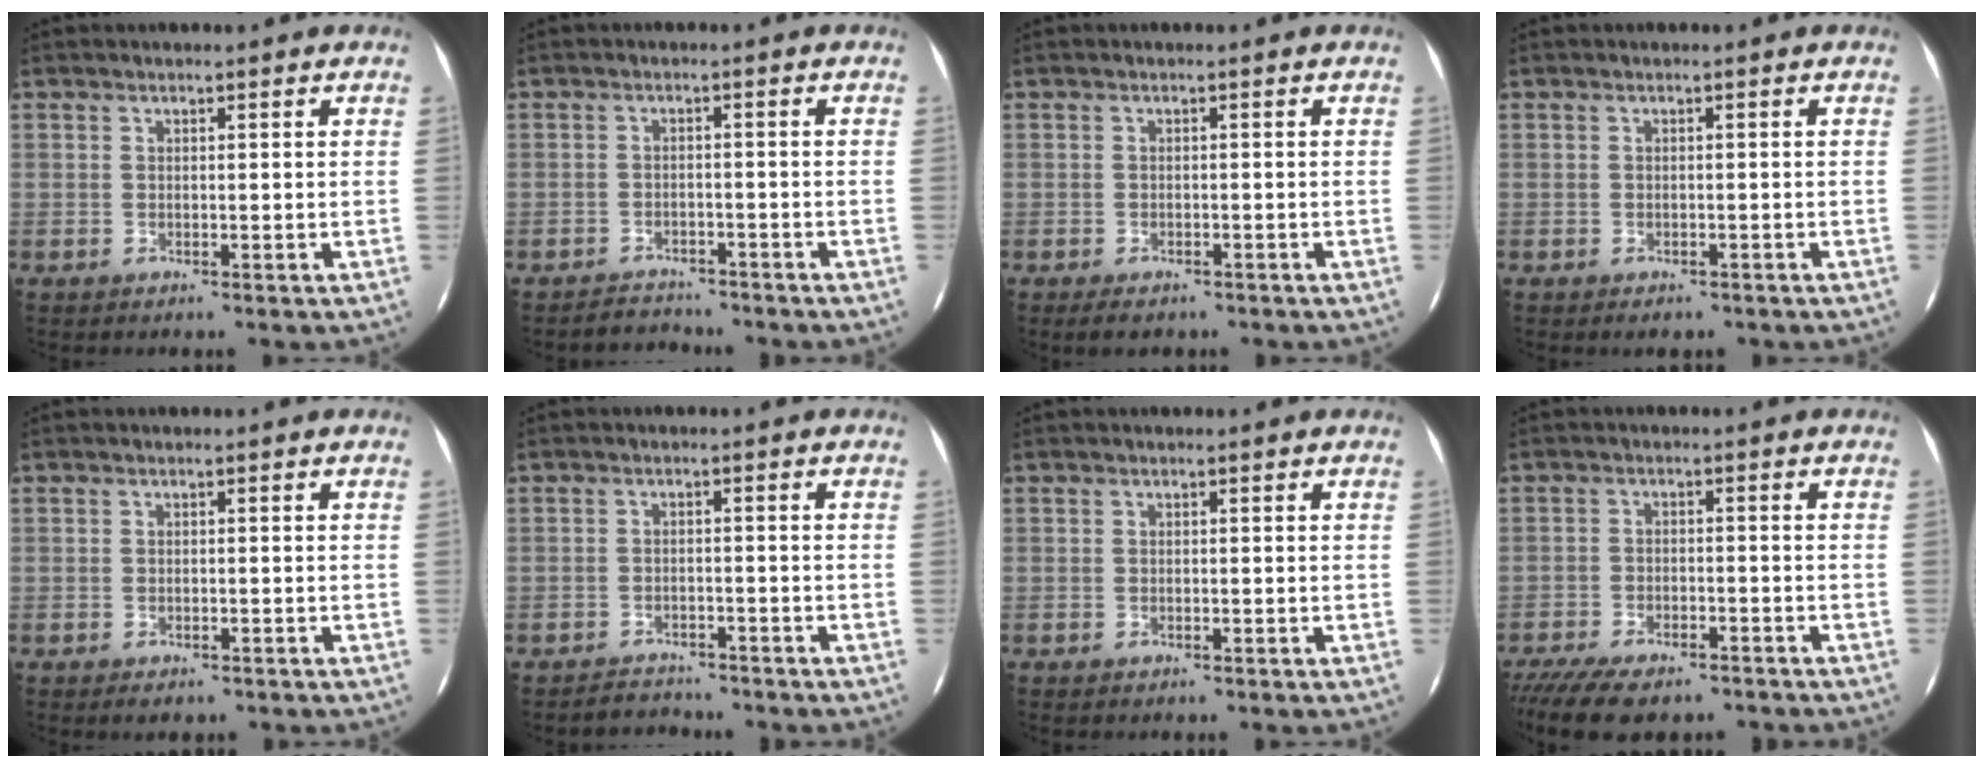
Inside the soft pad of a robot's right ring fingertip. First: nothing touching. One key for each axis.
{"total": 5.2, "fx": -4.8, "fy": 2.0, "fz": 0.6, "tx": -0.020, "ty": 0.015, "tz": -0.068}
{"total": 3.4, "fx": -2.5, "fy": 1.7, "fz": 1.6, "tx": -0.033, "ty": -0.006, "tz": -0.034}
{"total": 2.2, "fx": -1.5, "fy": 1.3, "fz": 0.9, "tx": -0.016, "ty": -0.003, "tz": -0.018}
{"total": 2.0, "fx": -1.4, "fy": 1.1, "fz": 0.9, "tx": -0.016, "ty": -0.002, "tz": -0.018}
{"total": 5.2, "fx": -4.7, "fy": 2.0, "fz": 0.6, "tx": -0.020, "ty": 0.014, "tz": -0.067}
{"total": 0.5, "fx": -0.4, "fy": 0.3, "fz": 0.1, "tx": -0.003, "ty": 0.002, "tz": -0.008}
{"total": 12.5, "fx": -10.3, "fy": 4.2, "fz": 5.8, "tx": -0.137, "ty": -0.025, "tz": -0.159}